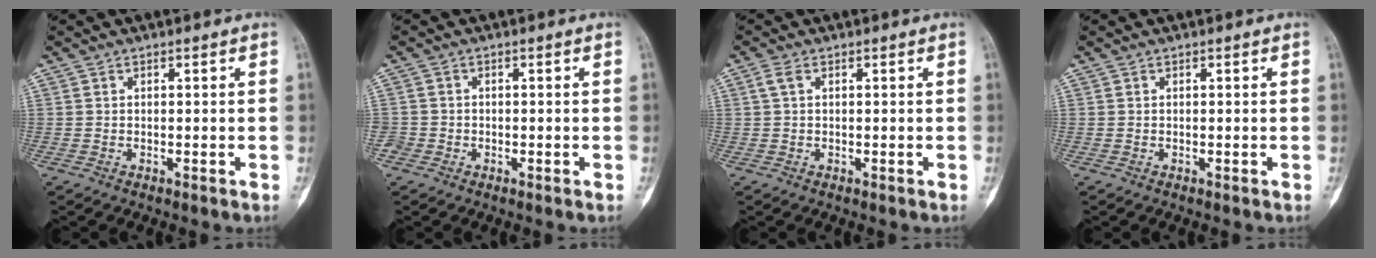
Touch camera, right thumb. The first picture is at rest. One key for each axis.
{"total": 1.9, "fx": -0.7, "fy": 1.8, "fz": 0.0, "tx": 0.012, "ty": 0.008, "tz": -0.018}
{"total": 1.8, "fx": 0.5, "fy": 1.0, "fz": 1.4, "tx": -0.039, "ty": 0.010, "tz": 0.013}
{"total": 0.0}